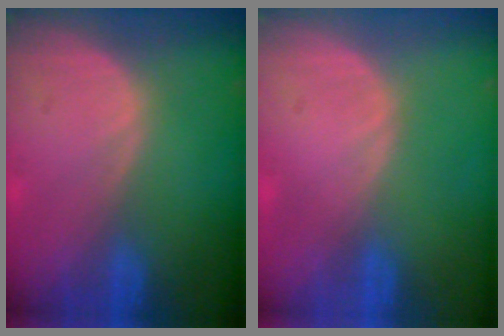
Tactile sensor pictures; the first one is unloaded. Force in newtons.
{"total": 0.0}